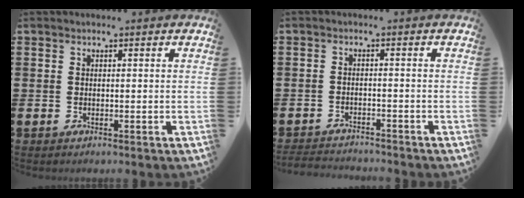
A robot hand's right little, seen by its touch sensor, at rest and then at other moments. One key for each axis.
{"total": 2.1, "fx": -2.1, "fy": 0.0, "fz": -0.2, "tx": -0.001, "ty": 0.002, "tz": -0.046}